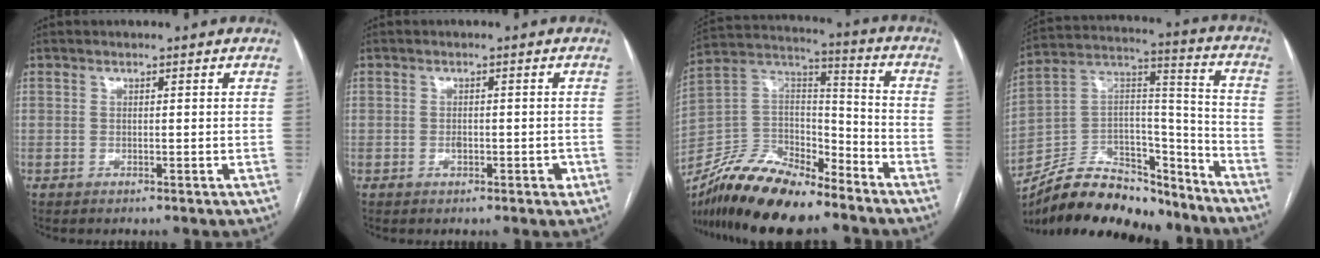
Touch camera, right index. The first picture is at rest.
{"total": 2.1, "force": [-0.8, 1.2, 1.5], "torque": [-0.021, 0.004, -0.008]}
{"total": 18.4, "force": [-15.2, 5.1, 9.1], "torque": [-0.170, 0.012, -0.281]}
{"total": 22.6, "force": [-19.2, 8.3, 8.4], "torque": [-0.159, 0.031, -0.314]}